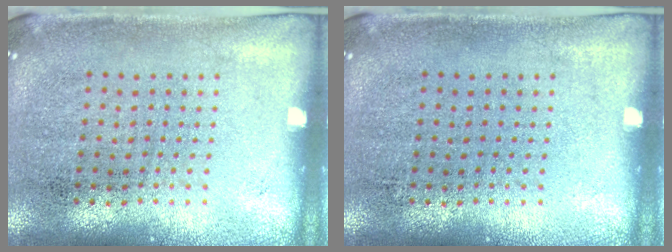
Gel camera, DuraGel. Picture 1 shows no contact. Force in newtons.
{"total": 0.0}